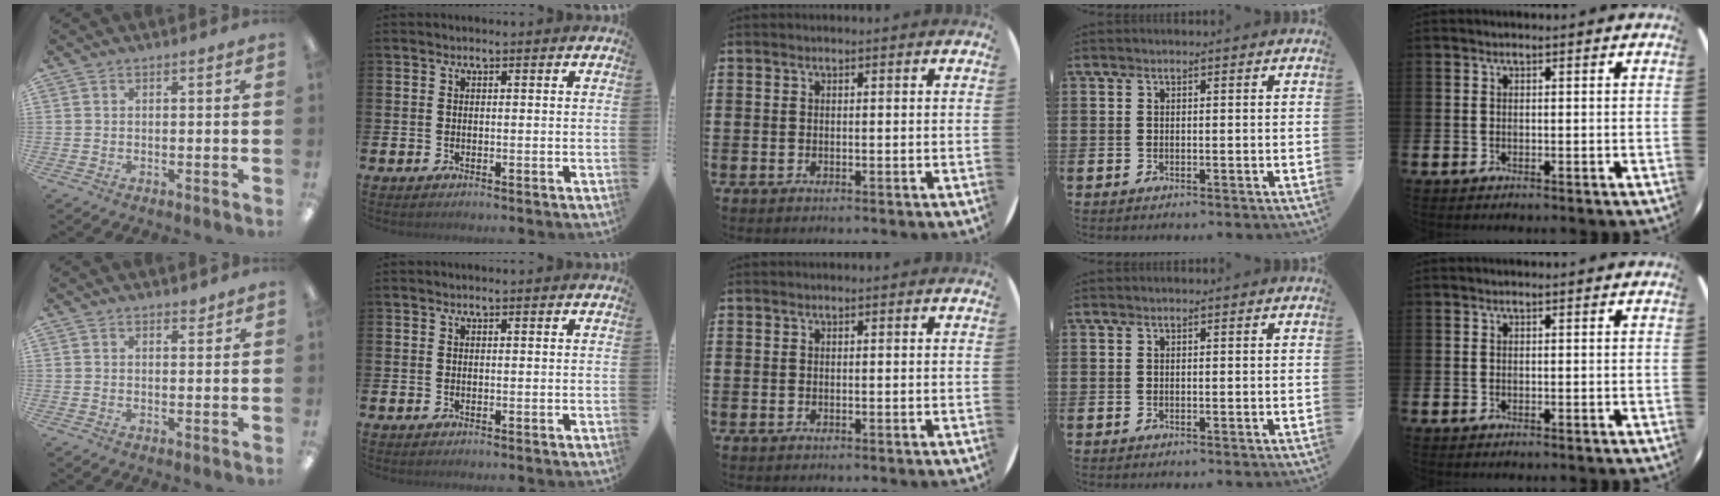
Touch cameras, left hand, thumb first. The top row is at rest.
{"thumb": {"total": 1.9, "force": [1.7, 0.6, 0.4], "torque": [0.008, -0.009, 0.029]}}